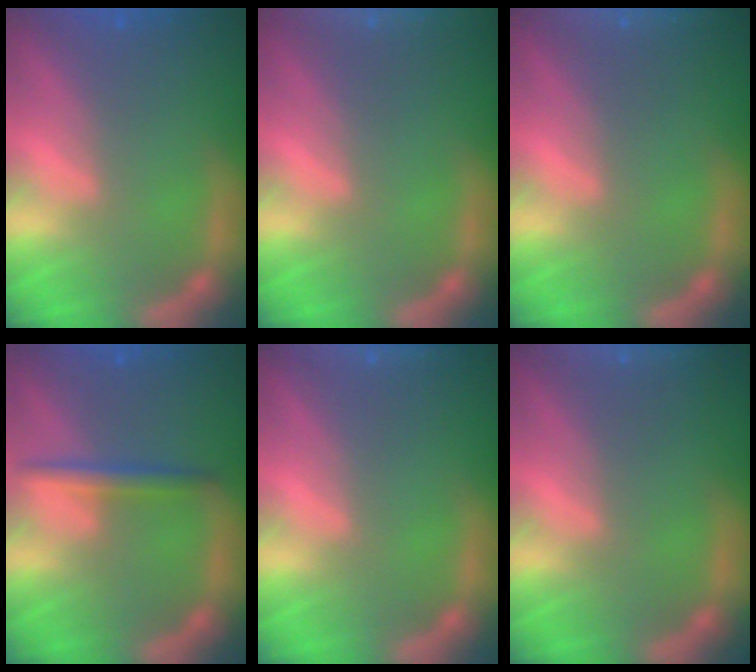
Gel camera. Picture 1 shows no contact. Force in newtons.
{"total": 7.0}
{"total": 3.5}
{"total": 2.5}
{"total": 1.9}
{"total": 2.4}